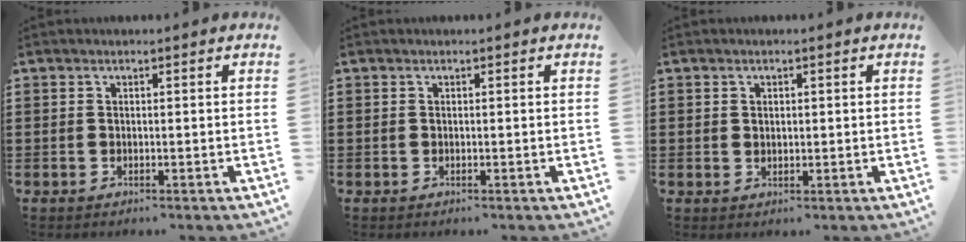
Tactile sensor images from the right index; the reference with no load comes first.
{"total": 0.0}
{"total": 1.1, "force": [0.6, 0.8, 0.4], "torque": [-0.010, 0.005, 0.011]}